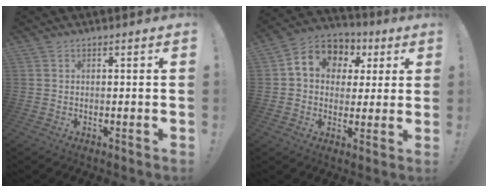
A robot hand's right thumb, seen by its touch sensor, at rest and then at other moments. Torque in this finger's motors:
{"motor_torque": [1.13, 2.34, 0.44, -0.04, 0.00]}